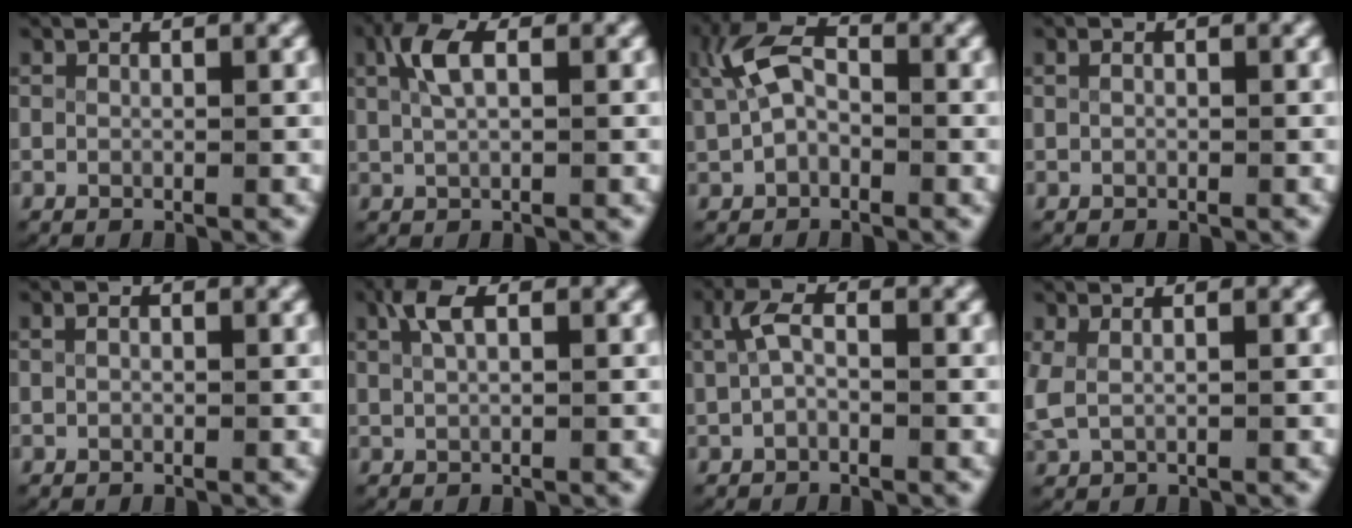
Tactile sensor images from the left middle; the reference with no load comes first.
{"total": 2.8, "force": [1.0, 1.1, 2.4], "torque": [-0.058, 0.001, 0.021]}
{"total": 4.6, "force": [0.9, 3.1, 3.3], "torque": [-0.076, -0.003, 0.019]}
{"total": 0.0}
{"total": 0.0}
{"total": 2.2, "force": [1.2, 0.6, 1.7], "torque": [-0.041, 0.002, 0.026]}
{"total": 2.1, "force": [0.1, 1.1, 1.8], "torque": [-0.048, -0.002, 0.006]}
{"total": 2.2, "force": [0.5, 1.6, 1.5], "torque": [-0.050, -0.003, 0.016]}